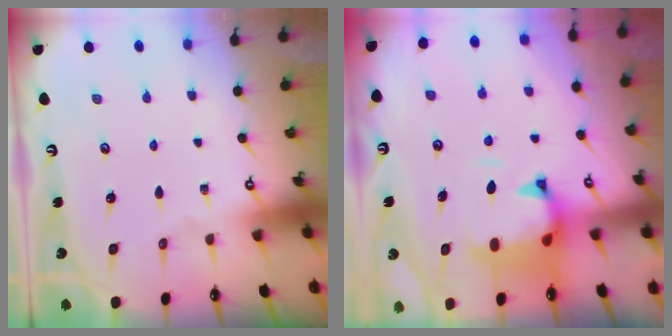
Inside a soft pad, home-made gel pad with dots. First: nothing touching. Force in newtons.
{"total": 1.2, "press": 0.3, "slide": 1.2}